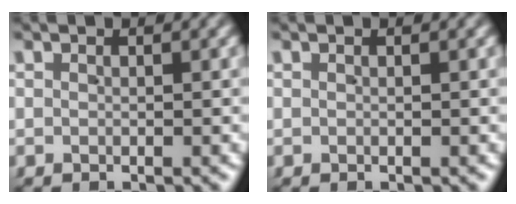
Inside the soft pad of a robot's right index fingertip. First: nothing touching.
{"total": 0.0}